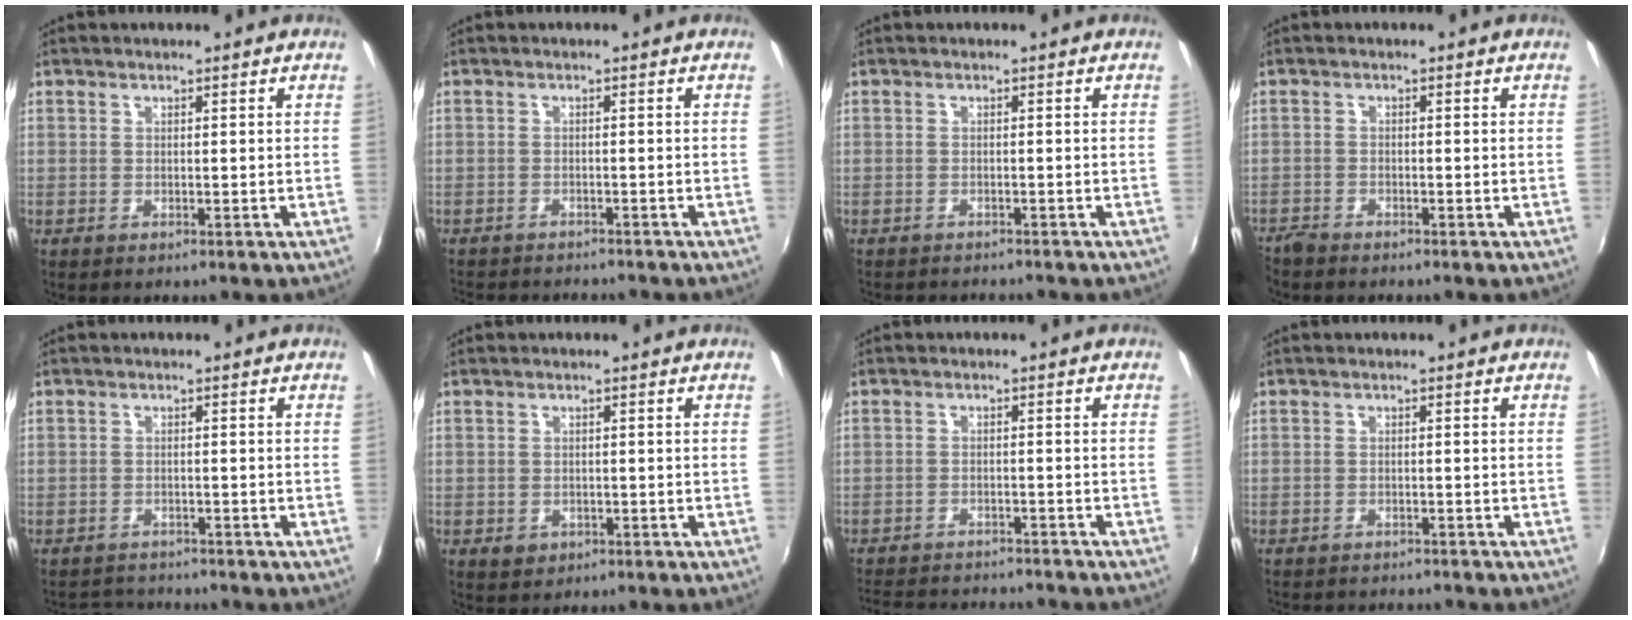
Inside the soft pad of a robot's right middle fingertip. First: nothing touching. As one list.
[{"total": 6.6, "force": [-6.2, 1.4, 1.9], "torque": [-0.052, -0.016, -0.092]}, {"total": 3.5, "force": [-3.4, 0.7, 0.9], "torque": [-0.027, -0.014, -0.051]}, {"total": 2.4, "force": [-2.2, 0.7, 0.4], "torque": [-0.017, -0.009, -0.047]}, {"total": 3.9, "force": [-3.7, 1.2, -0.1], "torque": [-0.014, 0.005, -0.065]}, {"total": 2.1, "force": [-0.8, 1.7, 0.8], "torque": [-0.016, -0.003, -0.010]}, {"total": 12.4, "force": [-11.3, 2.7, 4.4], "torque": [-0.104, -0.009, -0.165]}, {"total": 4.7, "force": [-4.4, 1.0, 1.3], "torque": [-0.037, -0.015, -0.066]}]